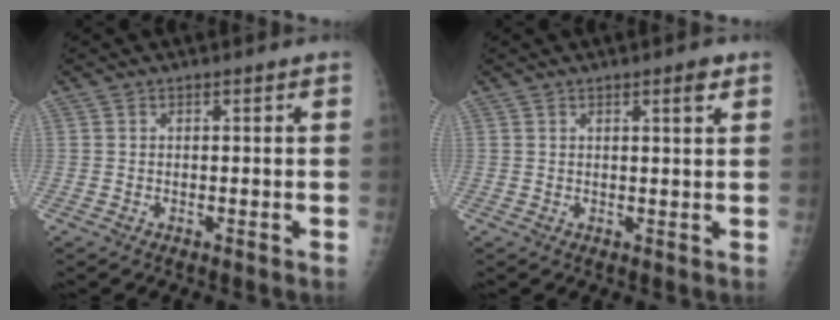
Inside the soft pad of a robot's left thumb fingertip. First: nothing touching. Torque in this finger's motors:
{"motor_torque": [-0.44, -0.09, 0.02, -0.03, 0.04]}